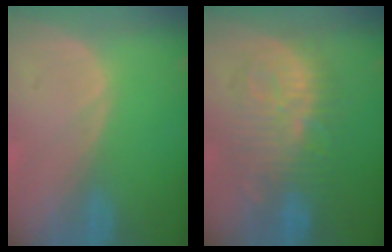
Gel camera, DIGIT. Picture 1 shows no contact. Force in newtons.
{"total": 9.5, "press": 9.4, "slide": 0.8}